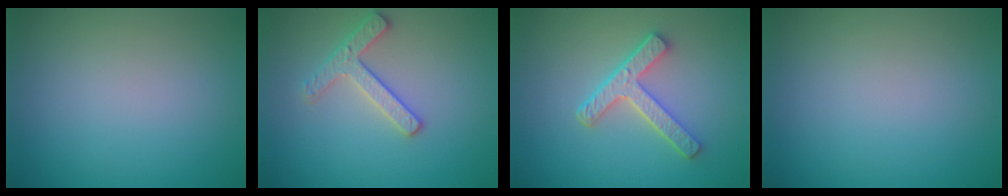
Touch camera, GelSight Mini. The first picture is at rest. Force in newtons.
{"total": 2.5, "press": 2.4, "slide": 0.4}
{"total": 3.7, "press": 3.2, "slide": 2.0}
{"total": 0.0}